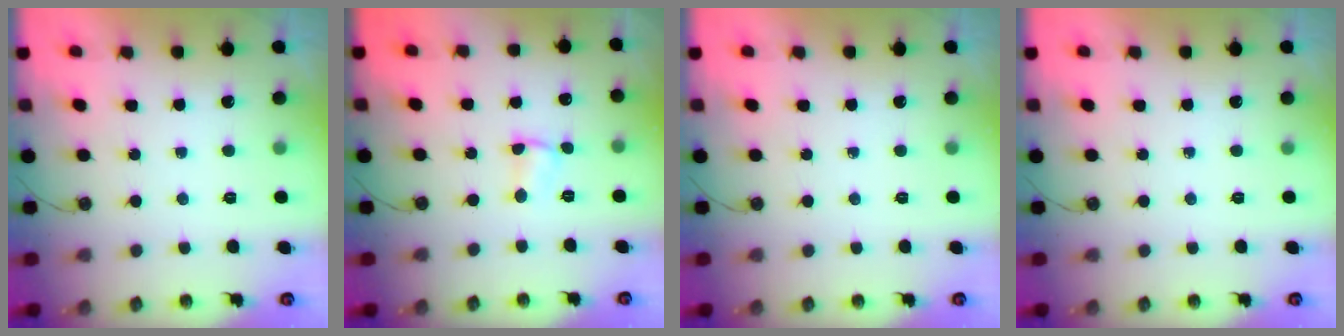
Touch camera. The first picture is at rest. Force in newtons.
{"total": 4.0, "press": 2.2, "slide": 3.3}
{"total": 0.0}
{"total": 0.0}